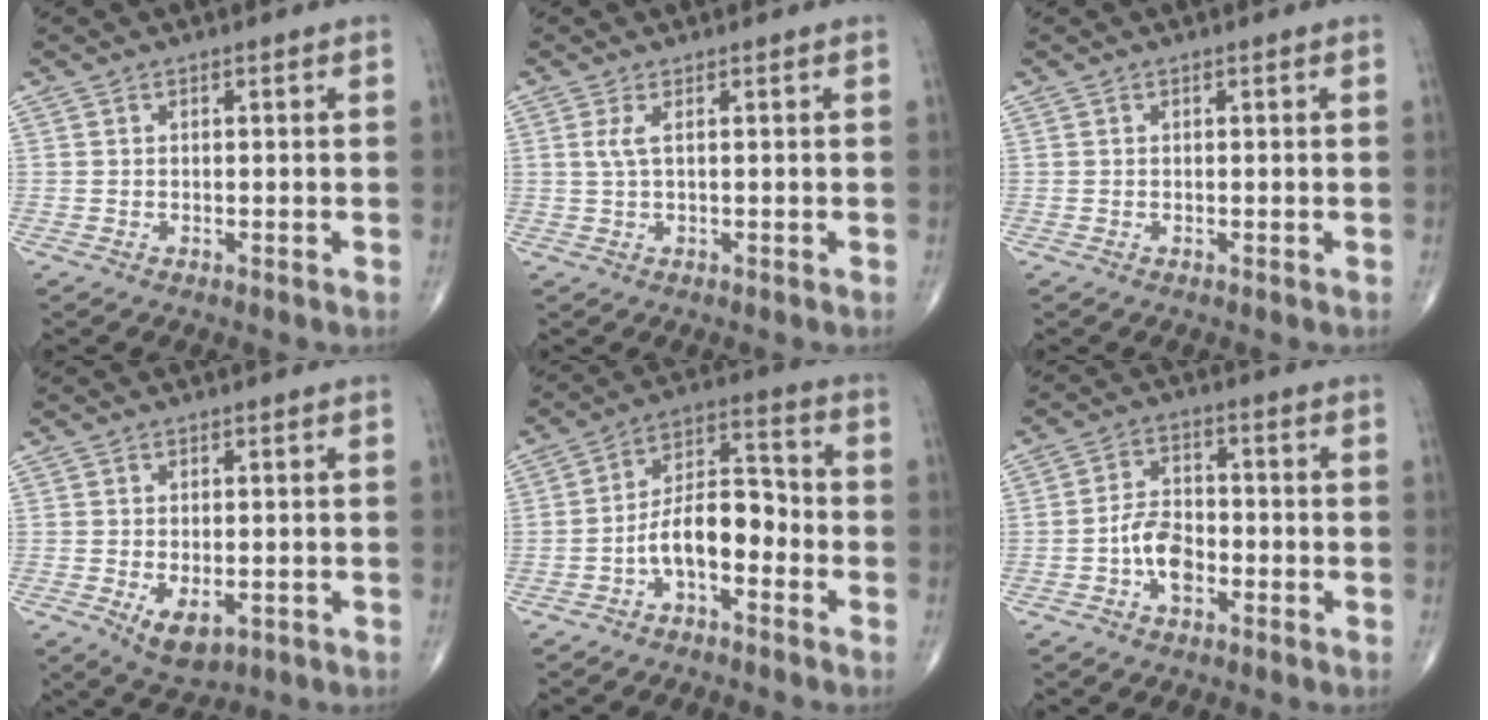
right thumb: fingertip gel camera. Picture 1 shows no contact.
{"total": 1.8, "force": [0.4, 0.3, 1.7], "torque": [-0.050, 0.005, 0.014]}
{"total": 0.0}
{"total": 5.6, "force": [-1.6, 3.0, 4.5], "torque": [-0.068, -0.008, -0.015]}
{"total": 9.8, "force": [-3.5, 4.9, 7.8], "torque": [-0.120, 0.051, -0.070]}
{"total": 6.6, "force": [-2.4, 4.0, 4.7], "torque": [-0.072, 0.024, -0.051]}